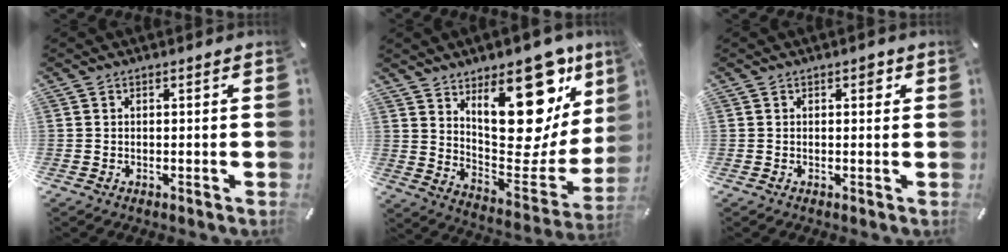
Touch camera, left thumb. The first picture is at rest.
{"total": 24.1, "force": [13.8, 11.7, 16.0], "torque": [-0.193, -0.109, 0.236]}
{"total": 1.8, "force": [0.6, 1.1, 1.3], "torque": [-0.004, -0.002, 0.002]}